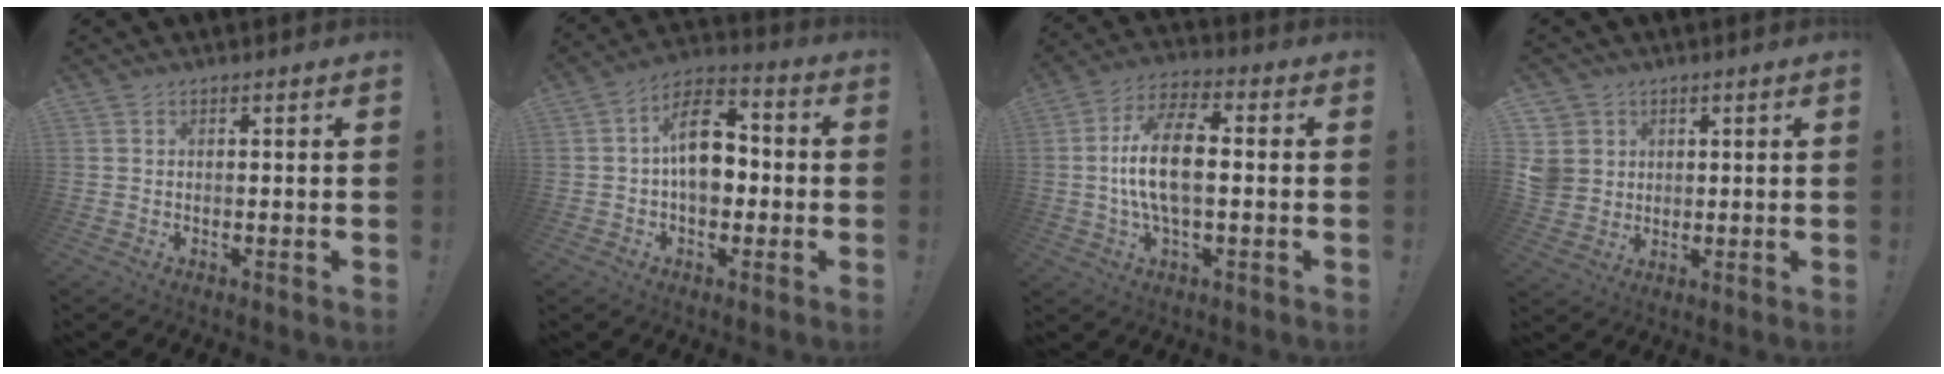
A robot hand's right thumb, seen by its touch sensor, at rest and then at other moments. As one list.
[{"total": 14.6, "force": [0.3, 9.5, 11.0], "torque": [-0.168, 0.021, 0.006]}, {"total": 13.8, "force": [-0.4, 6.0, 12.4], "torque": [-0.233, 0.008, -0.012]}, {"total": 6.9, "force": [1.7, 6.4, 1.8], "torque": [-0.042, -0.009, 0.035]}]